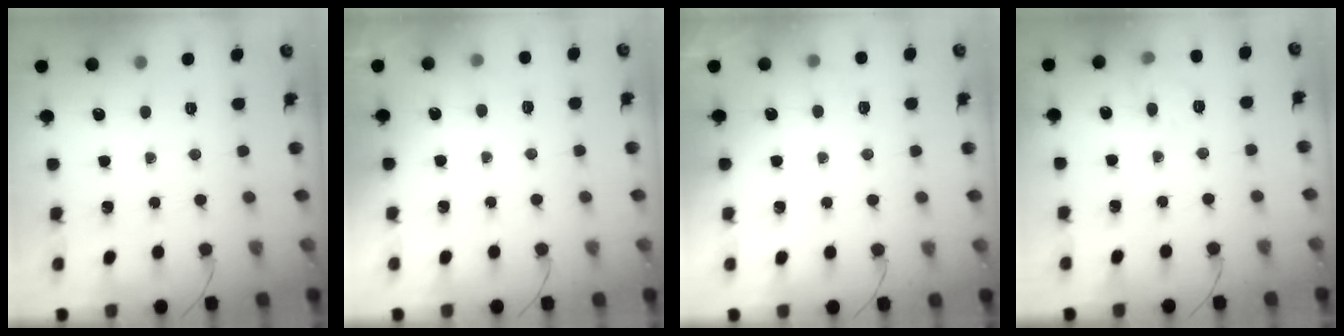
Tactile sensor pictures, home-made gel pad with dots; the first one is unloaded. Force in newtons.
{"total": 6.1, "press": 6.0, "slide": 1.0}
{"total": 2.8, "press": 2.5, "slide": 1.4}
{"total": 8.7, "press": 8.5, "slide": 1.4}